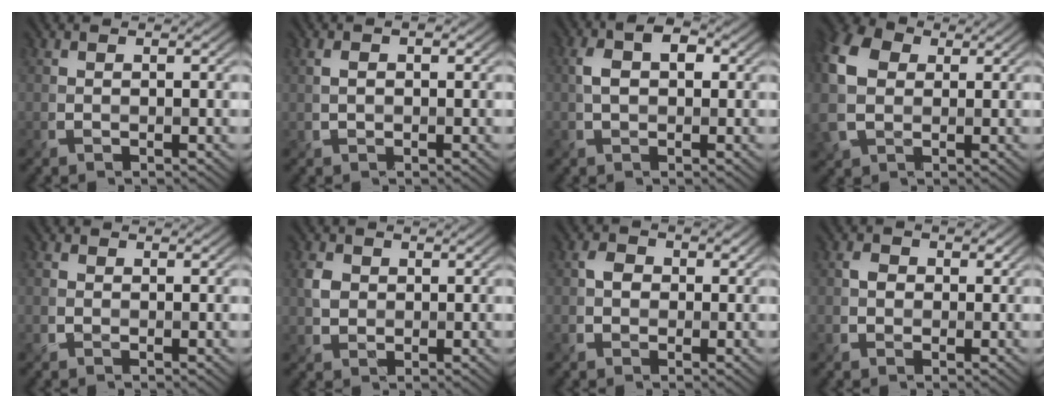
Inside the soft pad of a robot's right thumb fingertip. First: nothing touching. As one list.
[{"total": 1.9, "force": [0.5, 1.0, 1.5], "torque": [-0.023, -0.002, 0.011]}, {"total": 4.4, "force": [0.7, 2.6, 3.4], "torque": [-0.064, 0.007, 0.003]}, {"total": 8.8, "force": [1.4, 6.4, 5.9], "torque": [-0.176, 0.011, 0.014]}, {"total": 0.9, "force": [-0.2, 0.9, 0.3], "torque": [-0.004, -0.004, -0.006]}, {"total": 2.4, "force": [0.2, 2.1, 1.0], "torque": [-0.026, 0.000, 0.000]}, {"total": 1.9, "force": [-0.3, 1.7, 0.8], "torque": [-0.012, 0.002, -0.014]}, {"total": 1.5, "force": [-0.2, 1.4, 0.5], "torque": [-0.003, -0.001, -0.011]}]